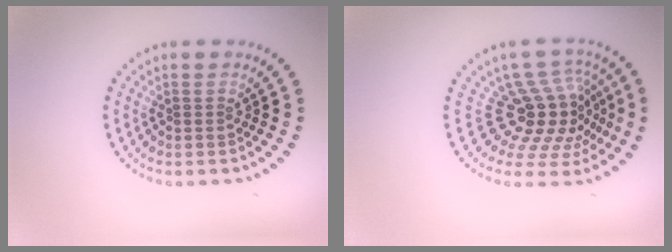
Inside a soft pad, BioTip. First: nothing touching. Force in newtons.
{"total": 5.5, "press": 4.0, "slide": 3.8}